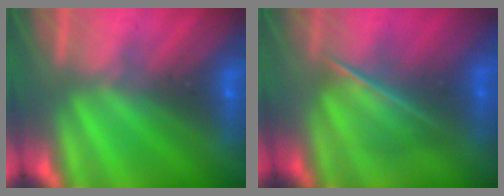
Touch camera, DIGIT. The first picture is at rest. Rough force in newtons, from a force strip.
{"total": 2.7}